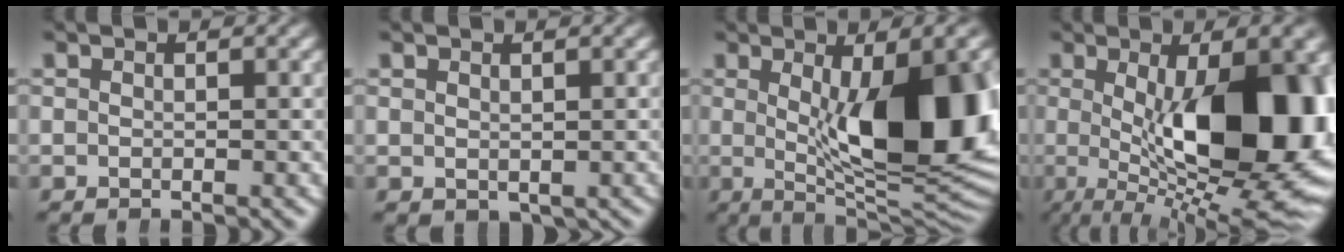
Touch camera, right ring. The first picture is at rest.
{"total": 0.6, "force": [0.2, 0.5, 0.3], "torque": [0.006, -0.007, 0.015]}
{"total": 16.5, "force": [0.3, 6.0, 15.4], "torque": [-0.205, -0.013, 0.022]}
{"total": 17.3, "force": [-0.9, 7.2, 15.7], "torque": [-0.225, -0.019, 0.008]}